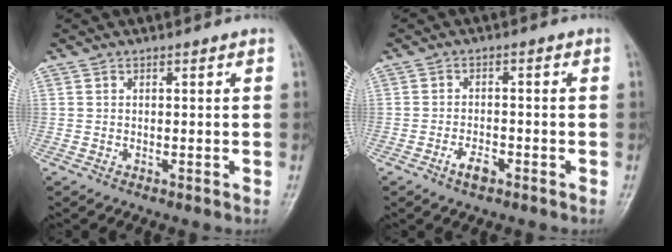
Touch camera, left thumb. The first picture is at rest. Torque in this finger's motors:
{"motor_torque": [-0.45, 0.52, 0.13, 0.06, 0.00]}